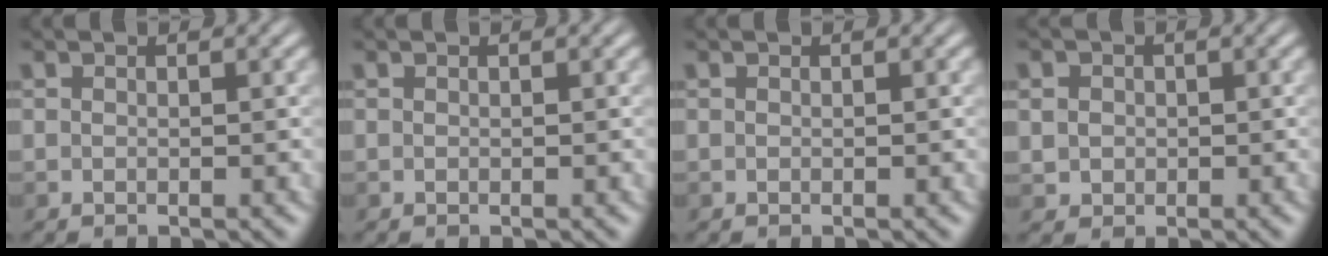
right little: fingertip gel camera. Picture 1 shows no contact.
{"total": 0.0}
{"total": 0.0}
{"total": 2.2, "force": [0.5, 2.0, 0.7], "torque": [-0.031, 0.004, 0.005]}